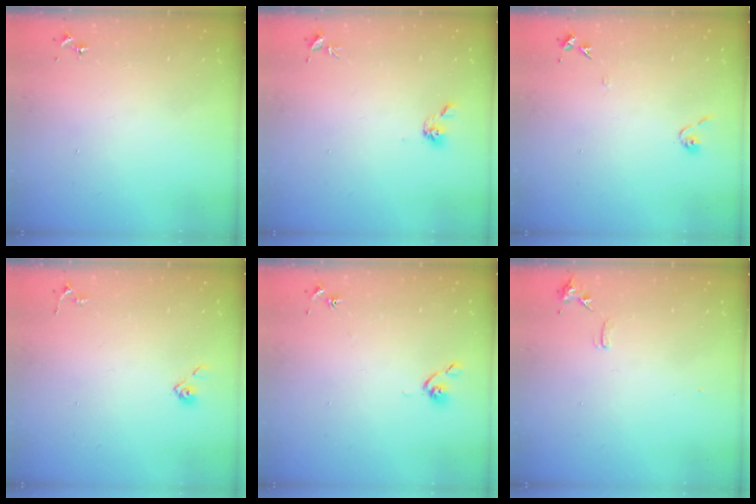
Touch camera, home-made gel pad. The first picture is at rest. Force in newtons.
{"total": 5.2, "press": 4.6, "slide": 2.3}
{"total": 6.8, "press": 6.8, "slide": 0.6}
{"total": 4.0, "press": 4.0, "slide": 0.4}
{"total": 4.9, "press": 4.9, "slide": 0.7}
{"total": 6.8, "press": 6.7, "slide": 0.9}